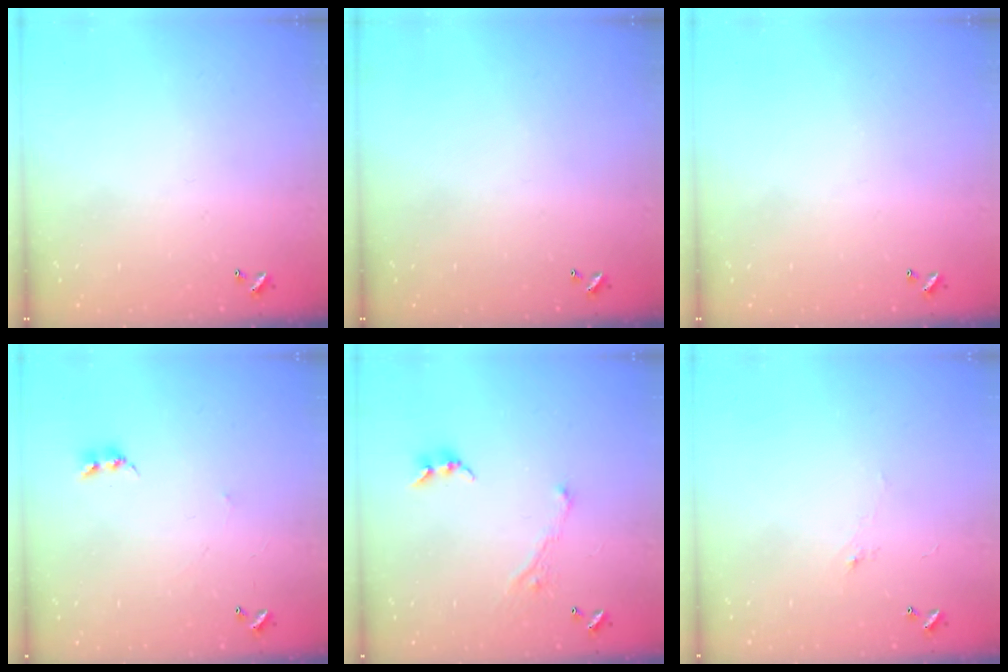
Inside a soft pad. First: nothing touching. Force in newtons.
{"total": 0.0}
{"total": 0.0}
{"total": 2.4, "press": 2.4, "slide": 0.4}
{"total": 2.8, "press": 2.8, "slide": 0.1}
{"total": 1.2, "press": 0.8, "slide": 0.8}